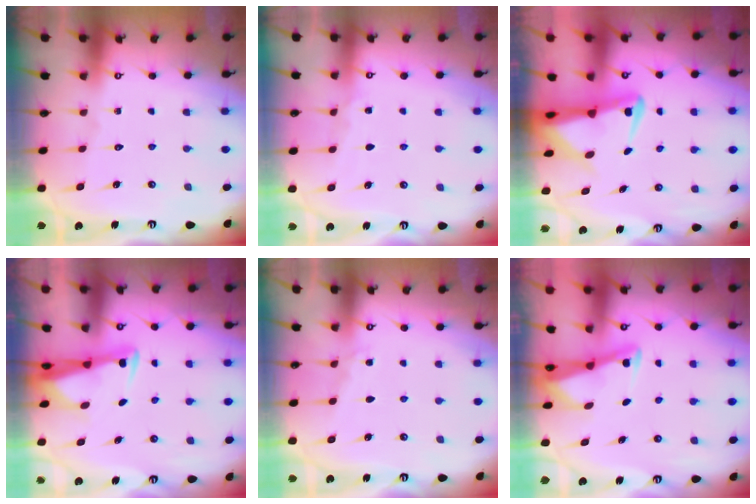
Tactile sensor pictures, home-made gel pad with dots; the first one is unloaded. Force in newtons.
{"total": 3.0, "press": 3.0, "slide": 0.3}
{"total": 4.7, "press": 4.5, "slide": 1.2}
{"total": 2.9, "press": 2.9, "slide": 0.6}
{"total": 5.1, "press": 5.1, "slide": 0.6}
{"total": 2.8, "press": 2.8, "slide": 0.2}